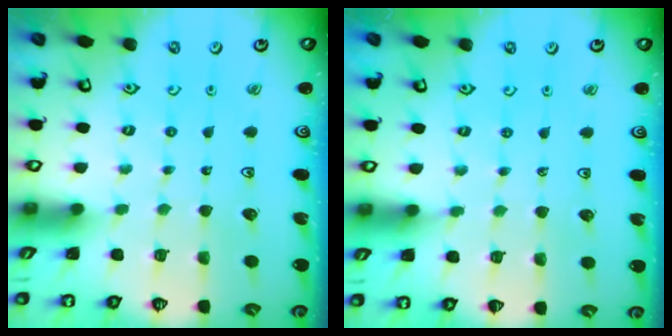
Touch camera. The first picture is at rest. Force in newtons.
{"total": 3.0, "press": 3.0, "slide": 0.3}